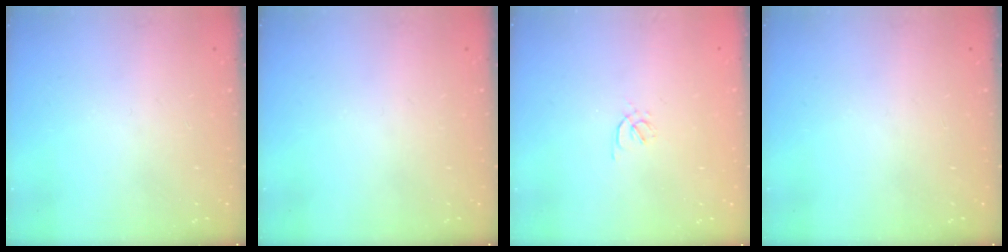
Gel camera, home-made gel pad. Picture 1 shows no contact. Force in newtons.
{"total": 0.0}
{"total": 1.7, "press": 1.6, "slide": 0.5}
{"total": 0.0}